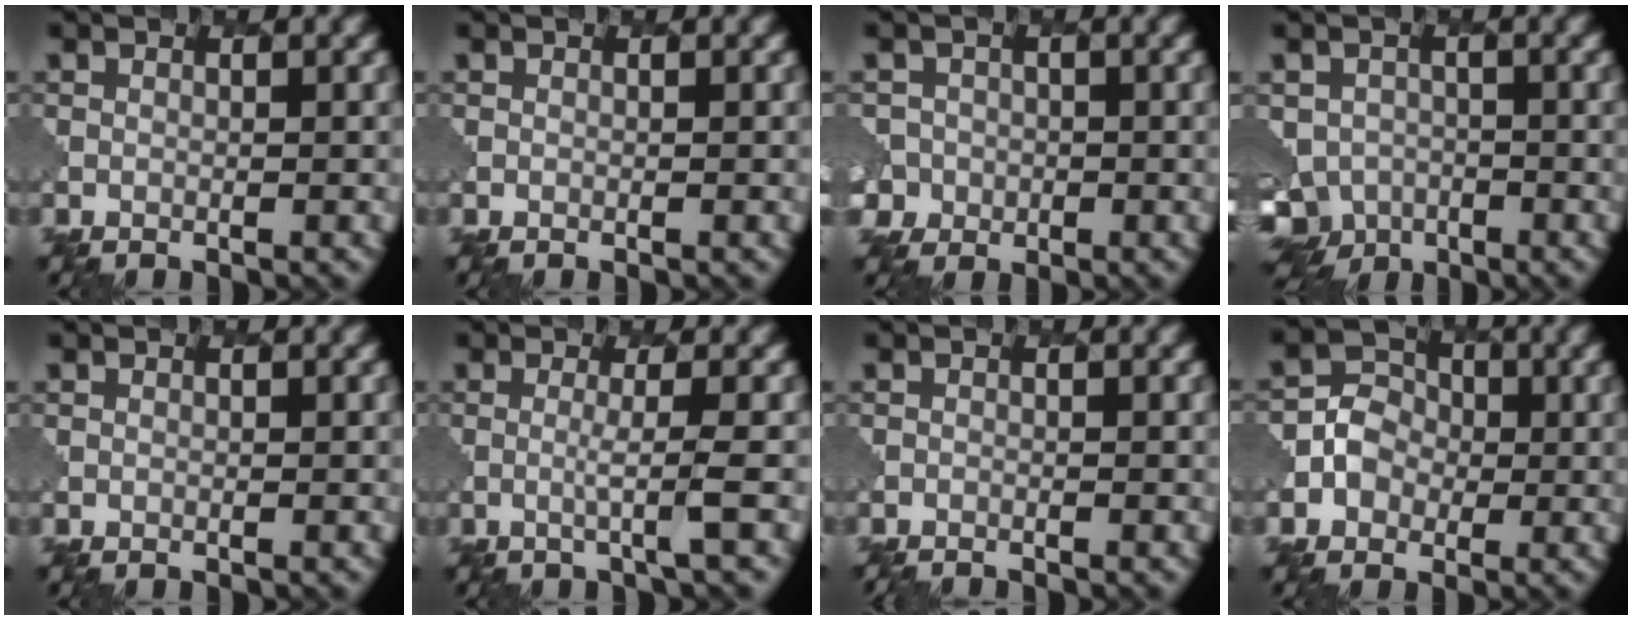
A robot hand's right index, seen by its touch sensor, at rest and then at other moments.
{"total": 0.0}
{"total": 4.1, "force": [-1.0, 3.9, 0.5], "torque": [0.000, 0.005, -0.030]}
{"total": 7.8, "force": [-4.3, 5.9, 2.7], "torque": [-0.053, -0.033, -0.046]}
{"total": 0.0}
{"total": 1.9, "force": [-0.2, 0.1, 1.9], "torque": [-0.029, -0.002, -0.014]}
{"total": 1.4, "force": [-1.4, 0.2, 0.2], "torque": [0.003, -0.001, -0.019]}
{"total": 2.9, "force": [-0.5, 2.8, 0.9], "torque": [-0.008, 0.005, -0.010]}